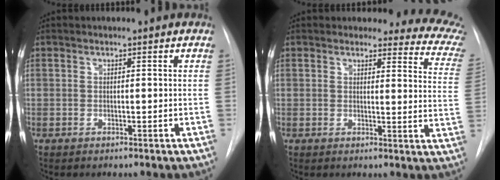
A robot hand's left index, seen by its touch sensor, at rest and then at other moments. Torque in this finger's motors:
{"motor_torque": [0.93, -1.10, 0.04, -0.02]}